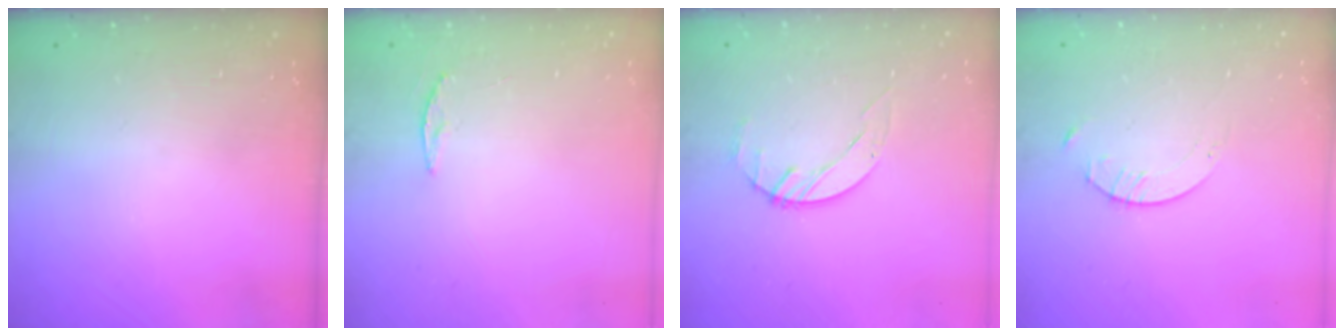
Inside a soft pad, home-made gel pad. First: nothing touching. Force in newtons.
{"total": 3.3, "press": 3.3, "slide": 0.4}
{"total": 1.4, "press": 1.4, "slide": 0.2}
{"total": 1.6, "press": 1.6, "slide": 0.2}